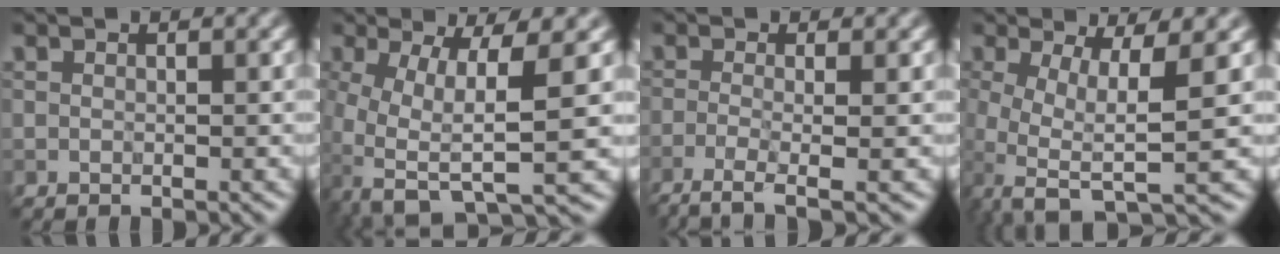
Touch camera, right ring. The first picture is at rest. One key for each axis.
{"total": 8.4, "fx": -2.0, "fy": 2.5, "fz": 7.7, "tx": -0.151, "ty": -0.005, "tz": -0.036}
{"total": 4.2, "fx": -1.9, "fy": 1.2, "fz": 3.5, "tx": -0.051, "ty": -0.005, "tz": -0.046}
{"total": 7.4, "fx": -1.9, "fy": 2.1, "fz": 6.8, "tx": -0.125, "ty": -0.007, "tz": -0.036}